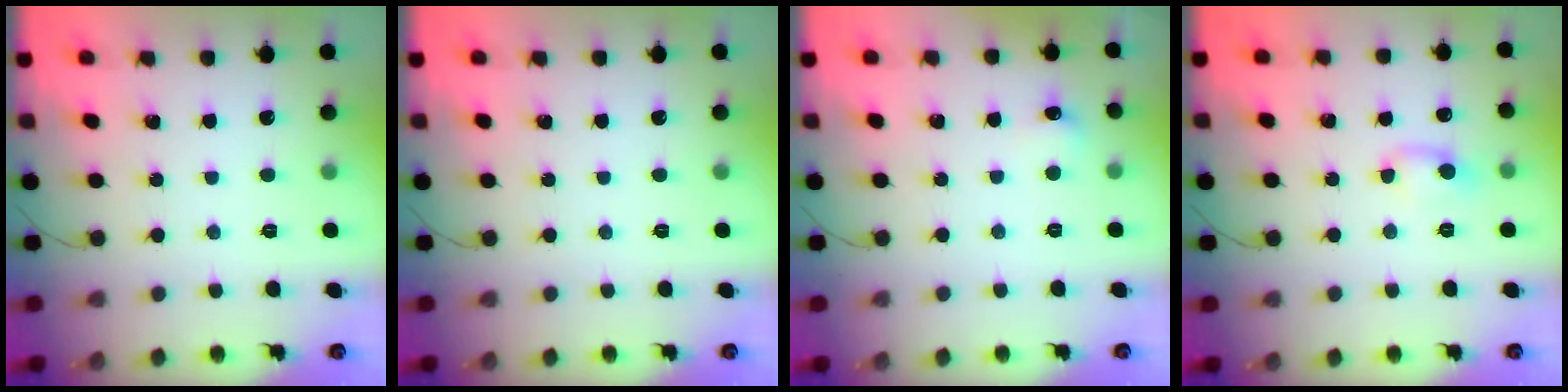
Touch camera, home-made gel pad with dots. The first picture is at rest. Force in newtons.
{"total": 0.0}
{"total": 4.4, "press": 4.2, "slide": 1.2}
{"total": 4.3, "press": 4.2, "slide": 0.9}